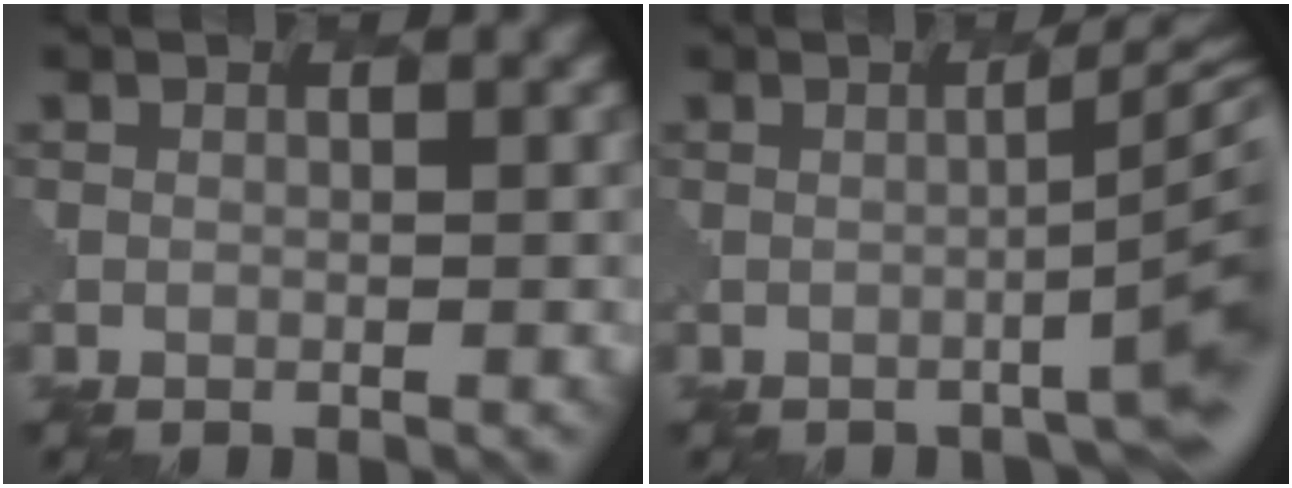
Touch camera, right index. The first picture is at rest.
{"total": 5.8, "force": [-1.5, 0.7, 5.5], "torque": [-0.065, 0.012, -0.020]}